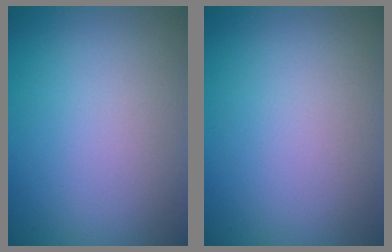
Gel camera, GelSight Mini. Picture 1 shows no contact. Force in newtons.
{"total": 0.0}